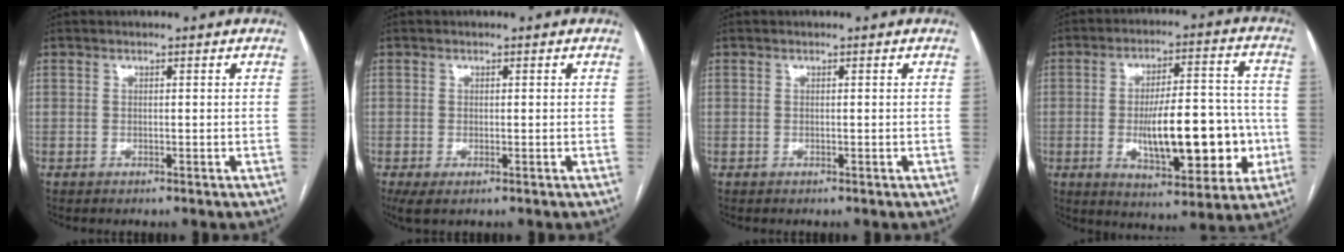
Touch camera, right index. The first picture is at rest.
{"total": 2.6, "force": [-1.0, 1.0, 2.1], "torque": [-0.039, -0.007, -0.014]}
{"total": 0.0}
{"total": 16.3, "force": [-3.1, 5.4, 15.0], "torque": [-0.229, 0.017, -0.040]}